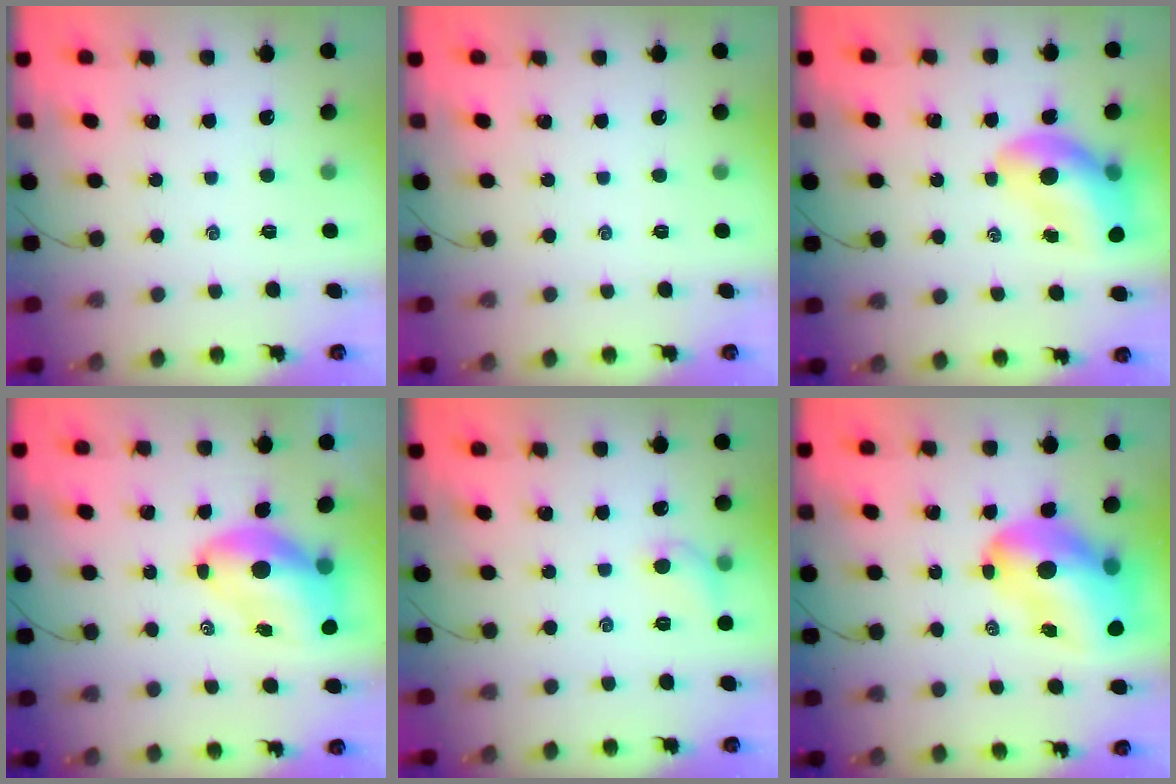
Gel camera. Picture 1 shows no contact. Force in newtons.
{"total": 0.0}
{"total": 13.7, "press": 13.0, "slide": 4.2}
{"total": 10.2, "press": 9.7, "slide": 3.1}
{"total": 6.5, "press": 6.4, "slide": 1.2}
{"total": 16.9, "press": 16.2, "slide": 4.9}